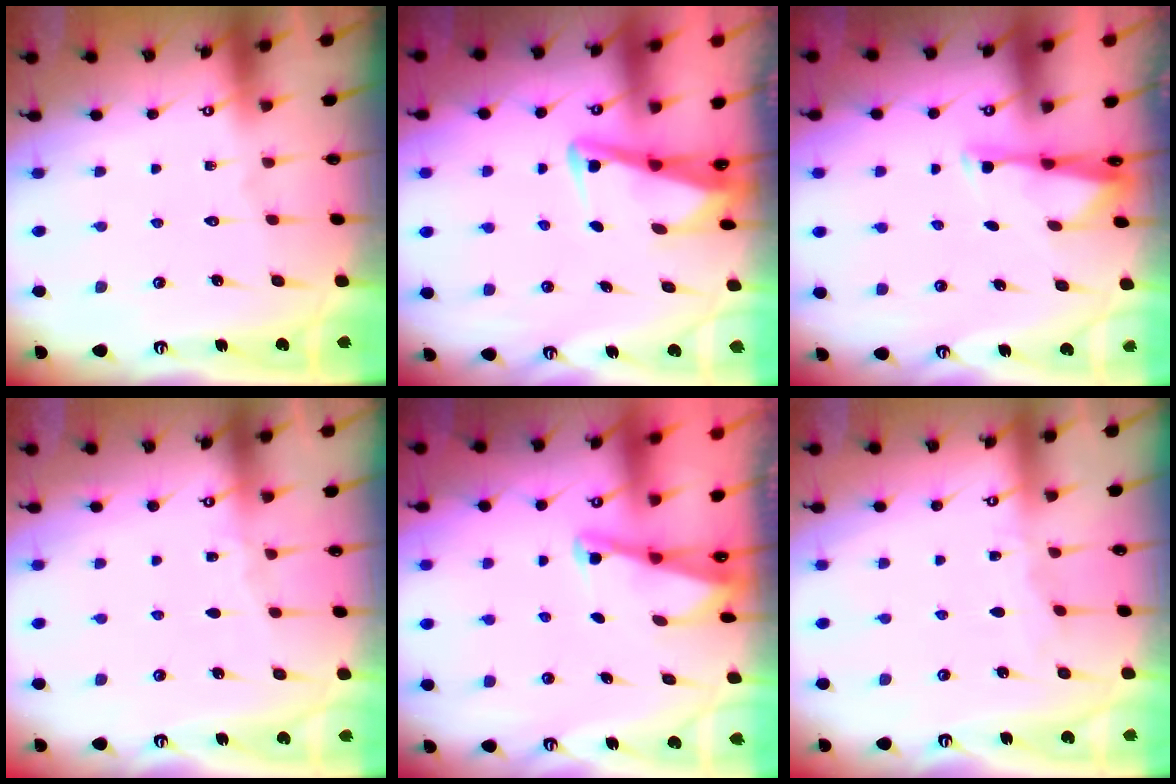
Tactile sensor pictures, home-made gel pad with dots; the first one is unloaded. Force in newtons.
{"total": 3.4, "press": 3.3, "slide": 0.8}
{"total": 2.9, "press": 2.9, "slide": 0.6}
{"total": 2.5, "press": 2.5, "slide": 0.4}
{"total": 1.9, "press": 1.9, "slide": 0.4}
{"total": 2.6, "press": 2.6, "slide": 0.1}